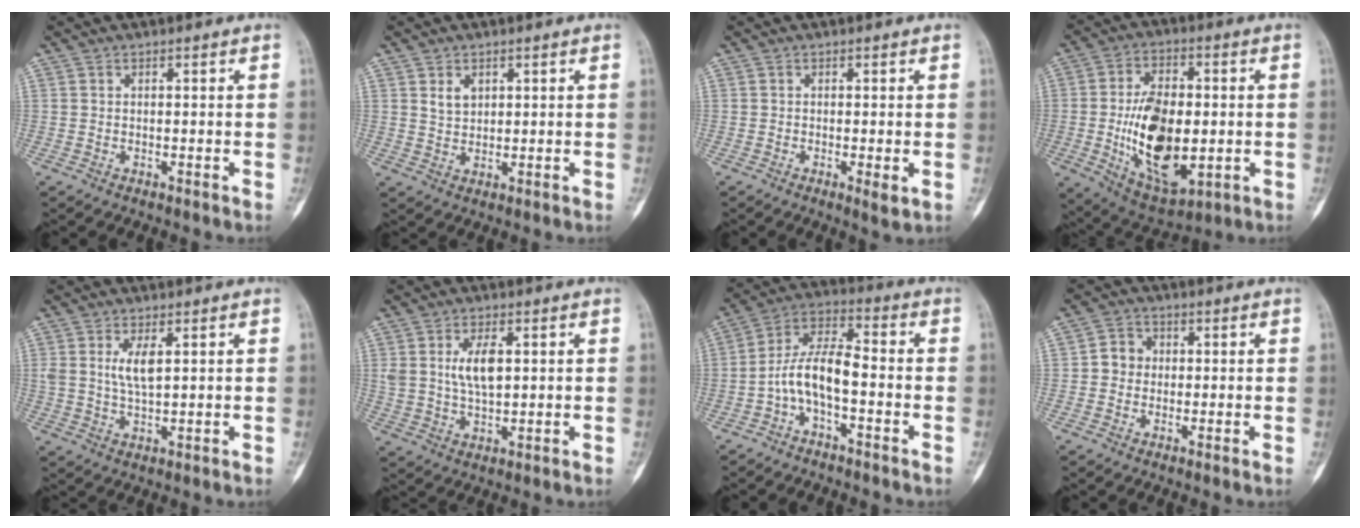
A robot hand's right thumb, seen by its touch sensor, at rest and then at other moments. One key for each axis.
{"total": 3.1, "fx": 1.4, "fy": 2.1, "fz": 1.7, "tx": -0.019, "ty": -0.009, "tz": 0.029}
{"total": 2.3, "fx": -0.5, "fy": 0.5, "fz": 2.2, "tx": -0.038, "ty": -0.008, "tz": -0.009}
{"total": 18.8, "fx": -2.0, "fy": 10.4, "fz": 15.6, "tx": -0.244, "ty": -0.003, "tz": -0.015}
{"total": 4.7, "fx": 1.5, "fy": 1.7, "fz": 4.1, "tx": -0.081, "ty": -0.010, "tz": 0.034}
{"total": 6.9, "fx": 1.7, "fy": 3.4, "fz": 5.8, "tx": -0.106, "ty": -0.008, "tz": 0.038}
{"total": 9.2, "fx": -2.8, "fy": 3.9, "fz": 7.9, "tx": -0.152, "ty": 0.051, "tz": -0.061}
{"total": 4.0, "fx": 0.1, "fy": 3.7, "fz": 1.5, "tx": -0.005, "ty": 0.009, "tz": -0.007}